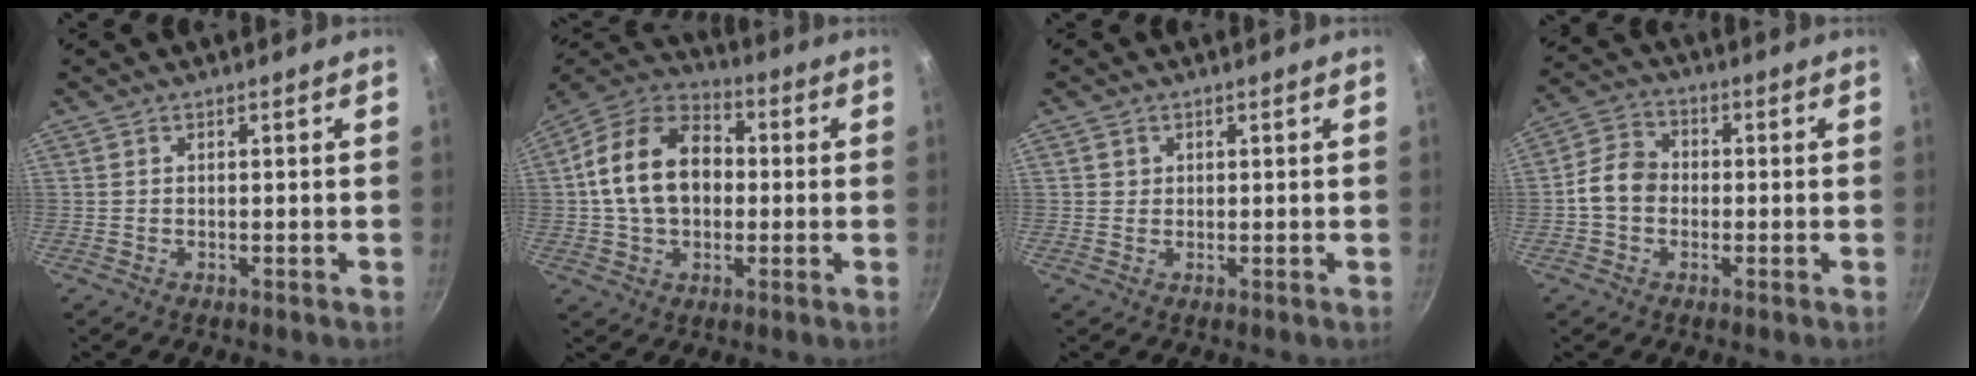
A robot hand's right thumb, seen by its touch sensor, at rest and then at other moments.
{"total": 17.1, "force": [0.8, 12.2, 11.9], "torque": [-0.181, 0.032, 0.000]}
{"total": 1.3, "force": [0.4, 1.2, 0.2], "torque": [0.006, 0.003, 0.005]}
{"total": 7.0, "force": [-0.9, 5.7, 3.9], "torque": [-0.048, 0.022, -0.032]}